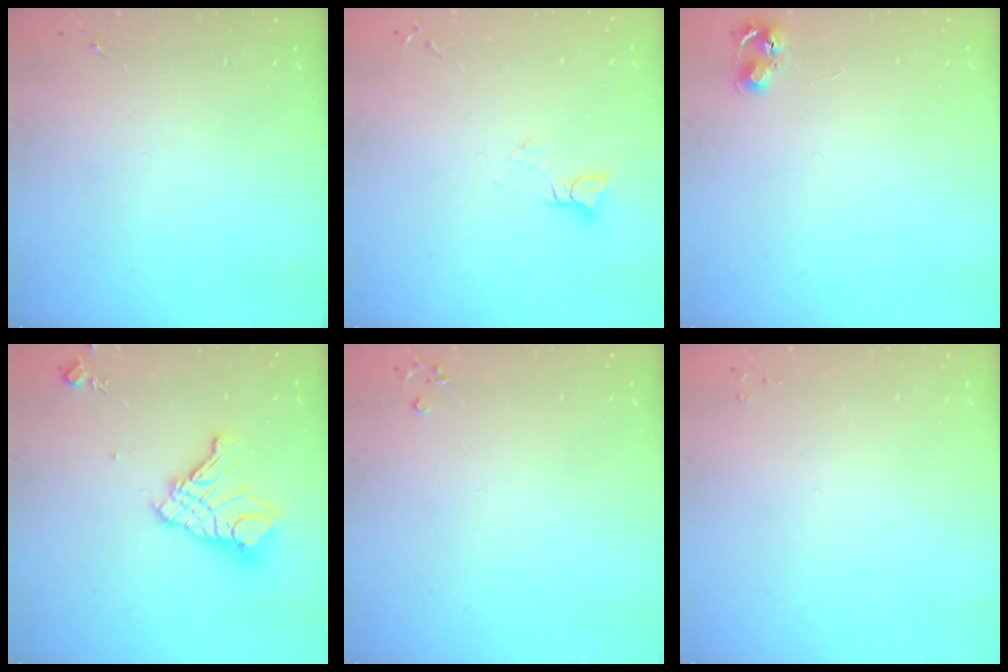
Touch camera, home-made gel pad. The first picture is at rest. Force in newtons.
{"total": 3.5, "press": 3.5, "slide": 0.3}
{"total": 5.3, "press": 5.3, "slide": 0.5}
{"total": 14.3, "press": 14.2, "slide": 1.6}
{"total": 3.3, "press": 3.3, "slide": 0.3}
{"total": 2.0, "press": 2.0, "slide": 0.3}